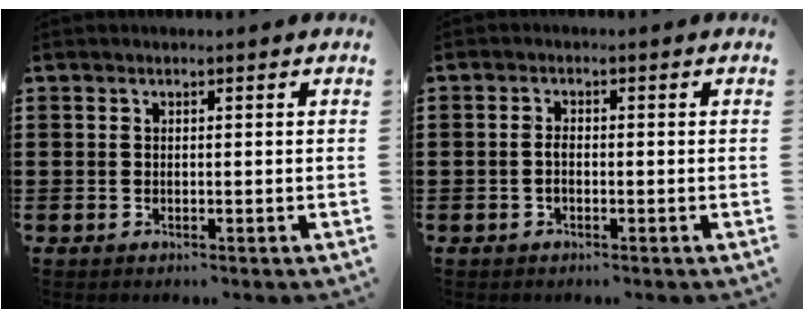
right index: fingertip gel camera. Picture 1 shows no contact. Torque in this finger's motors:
{"motor_torque": [1.35, 0.79, 0.03, 0.05]}